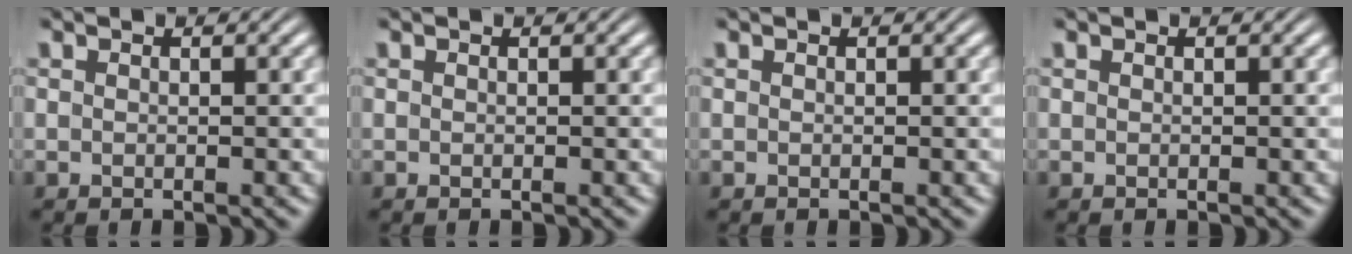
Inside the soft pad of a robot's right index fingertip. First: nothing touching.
{"total": 0.0}
{"total": 0.0}
{"total": 0.0}